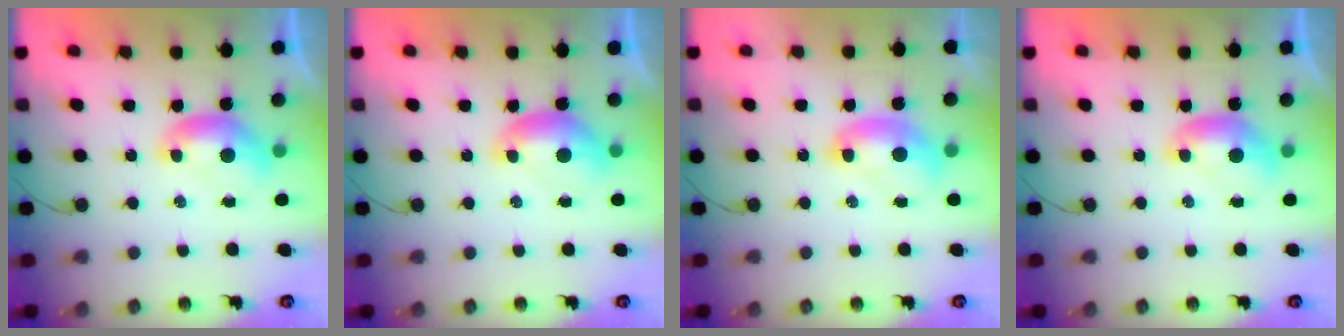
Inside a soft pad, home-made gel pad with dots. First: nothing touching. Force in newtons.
{"total": 0.6, "press": 0.5, "slide": 0.3}
{"total": 2.0, "press": 2.0, "slide": 0.0}
{"total": 0.0}